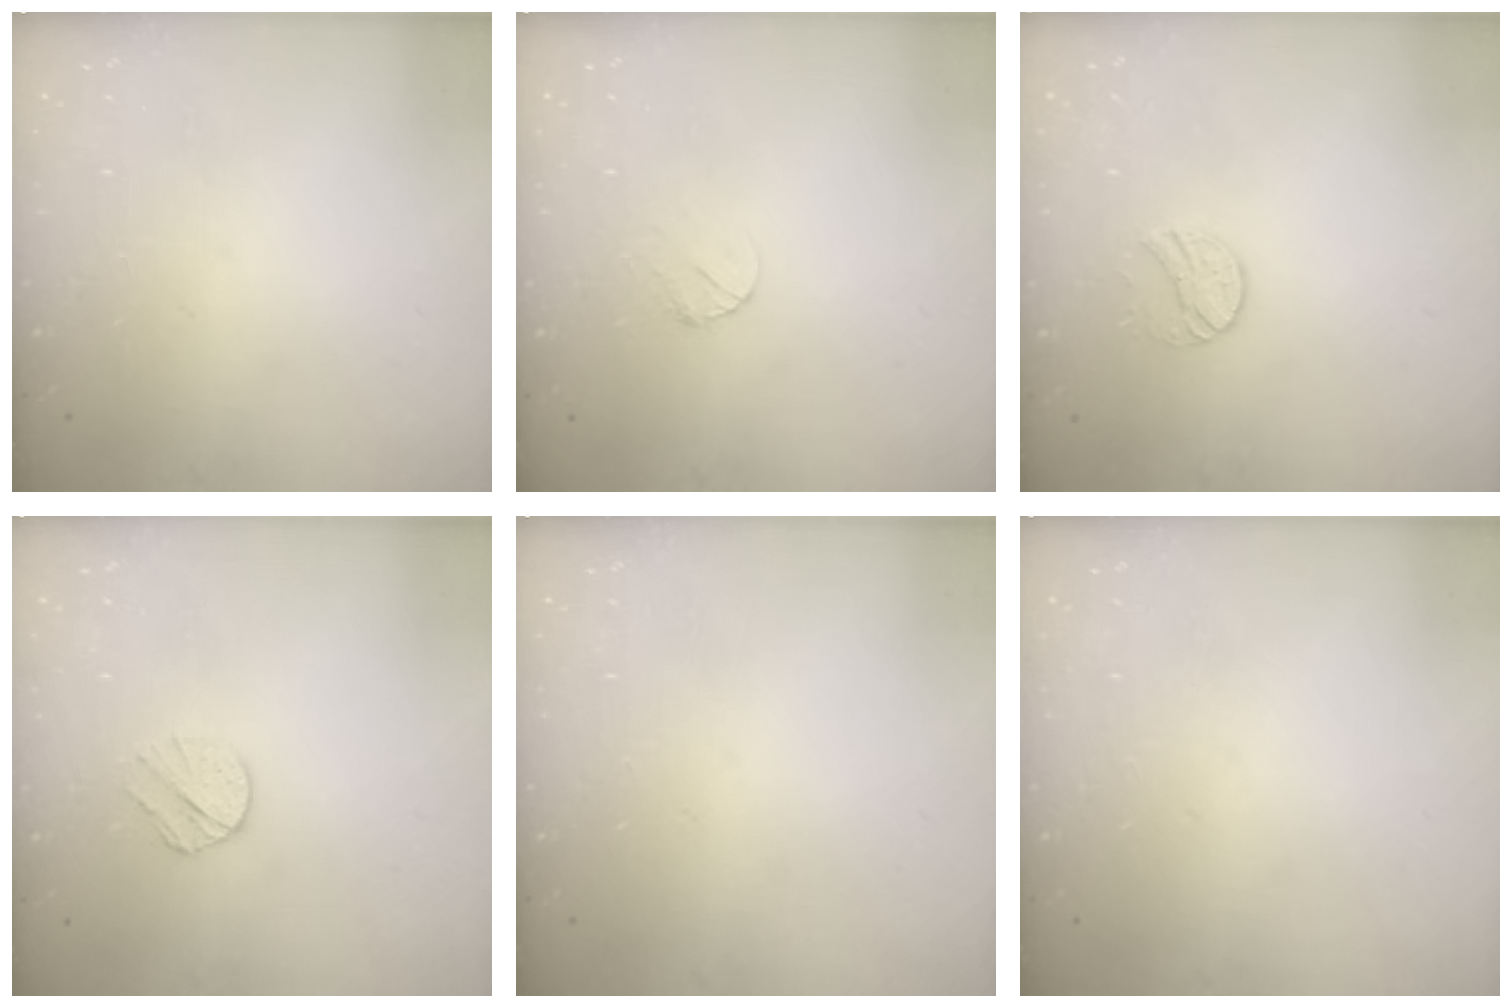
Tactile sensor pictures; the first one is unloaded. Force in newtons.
{"total": 3.0, "press": 3.0, "slide": 0.4}
{"total": 8.0, "press": 8.0, "slide": 0.6}
{"total": 7.5, "press": 7.4, "slide": 1.2}
{"total": 0.0}
{"total": 0.0}